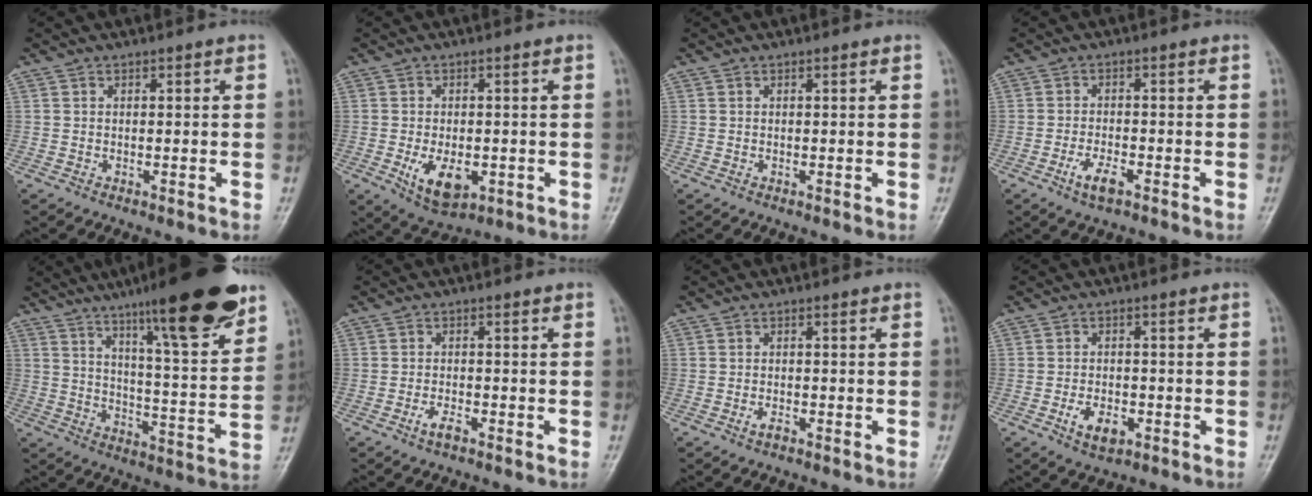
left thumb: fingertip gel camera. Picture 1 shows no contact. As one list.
[{"total": 7.3, "force": [-1.9, 4.2, 5.7], "torque": [-0.086, -0.010, -0.019]}, {"total": 0.0}, {"total": 4.0, "force": [-2.1, 1.5, 3.0], "torque": [-0.062, 0.007, -0.037]}, {"total": 20.8, "force": [13.6, 3.2, 15.4], "torque": [-0.200, -0.063, 0.206]}, {"total": 2.3, "force": [-1.4, 0.7, 1.6], "torque": [-0.036, 0.004, -0.028]}, {"total": 1.3, "force": [-0.7, 0.6, 0.9], "torque": [-0.018, 0.001, -0.014]}, {"total": 4.8, "force": [-2.0, 2.8, 3.3], "torque": [-0.056, 0.003, -0.029]}]